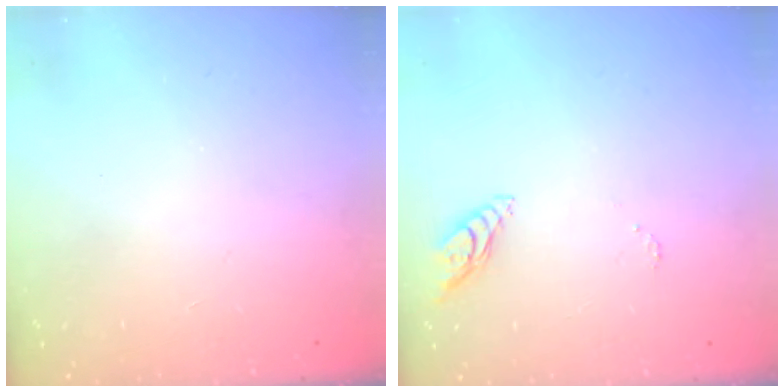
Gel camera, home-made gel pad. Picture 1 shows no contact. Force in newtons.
{"total": 5.4, "press": 5.4, "slide": 0.4}